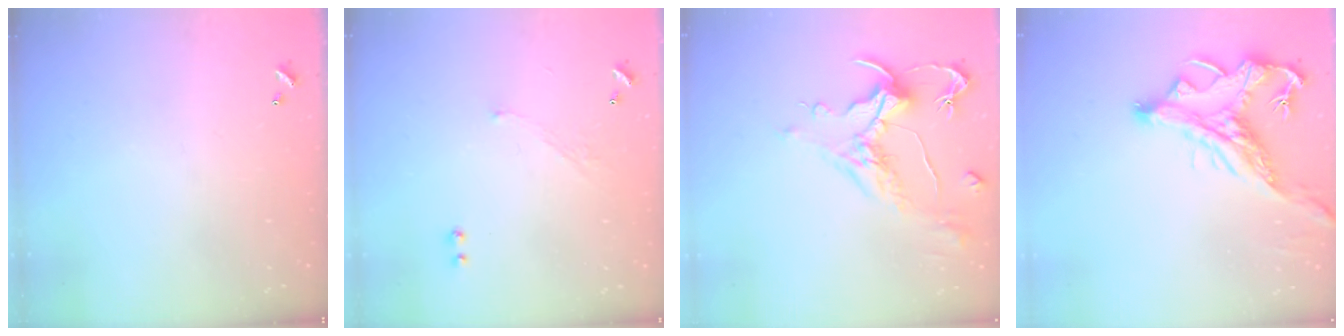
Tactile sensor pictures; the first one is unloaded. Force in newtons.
{"total": 4.0, "press": 4.0, "slide": 0.7}
{"total": 1.6, "press": 0.7, "slide": 1.5}
{"total": 2.9, "press": 2.5, "slide": 1.4}